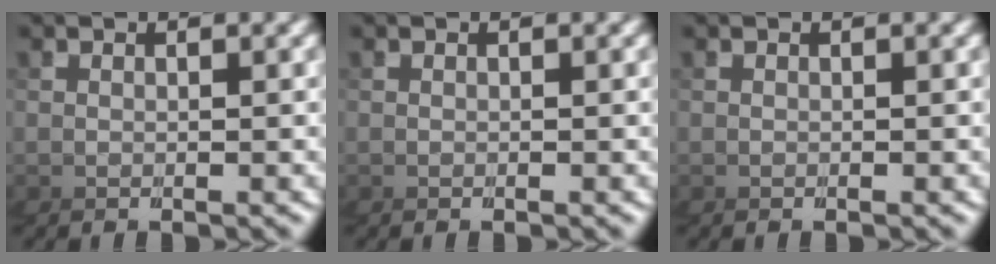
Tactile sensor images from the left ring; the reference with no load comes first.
{"total": 0.0}
{"total": 0.0}